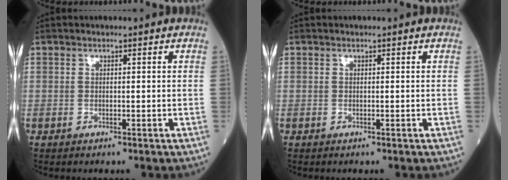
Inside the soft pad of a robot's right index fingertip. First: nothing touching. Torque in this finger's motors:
{"motor_torque": [0.00, 0.00, -0.01, 0.00]}